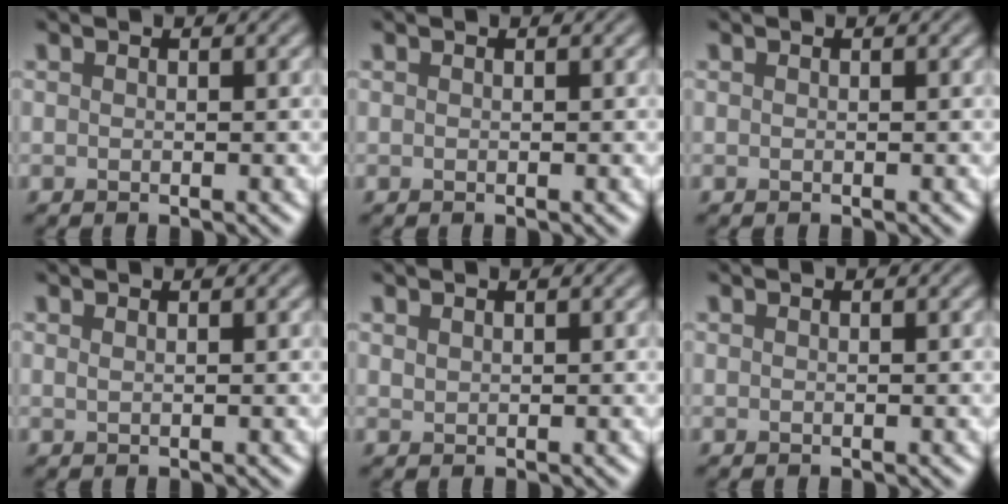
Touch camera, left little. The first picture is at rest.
{"total": 0.0}
{"total": 0.0}
{"total": 0.6, "force": [0.4, 0.2, 0.4], "torque": [-0.006, 0.001, 0.005]}
{"total": 0.6, "force": [0.5, 0.2, 0.2], "torque": [-0.006, 0.000, 0.013]}
{"total": 0.0}